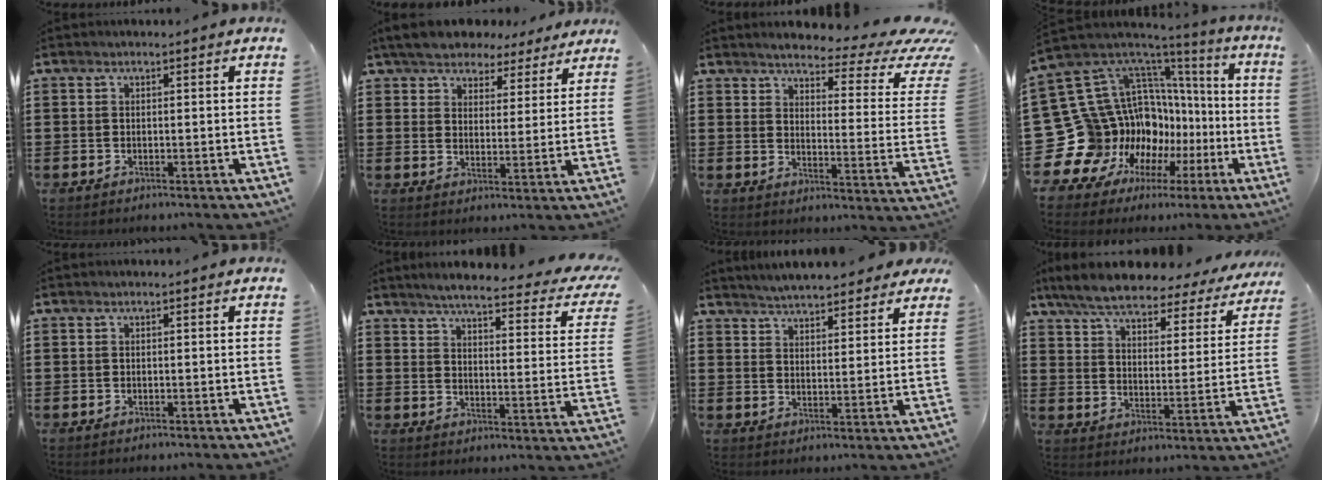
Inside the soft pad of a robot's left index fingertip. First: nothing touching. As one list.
[{"total": 6.1, "force": [5.7, 1.9, 1.0], "torque": [-0.051, -0.019, 0.105]}, {"total": 5.0, "force": [3.7, 1.0, 3.2], "torque": [-0.055, -0.033, 0.053]}, {"total": 17.7, "force": [-1.5, 15.6, 8.1], "torque": [-0.219, -0.065, 0.042]}, {"total": 0.0}, {"total": 4.9, "force": [4.1, 0.0, 2.7], "torque": [-0.064, -0.033, 0.062]}, {"total": 4.8, "force": [4.7, 0.5, 0.7], "torque": [-0.032, -0.018, 0.086]}, {"total": 7.0, "force": [6.3, 1.1, 2.7], "torque": [-0.082, -0.035, 0.109]}]